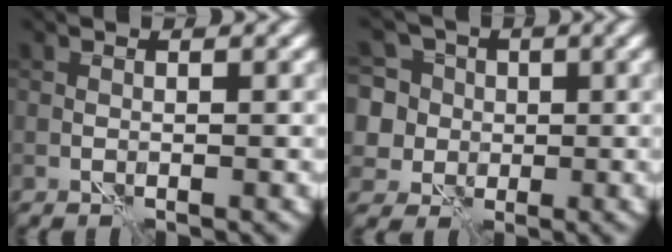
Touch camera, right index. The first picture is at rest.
{"total": 9.1, "force": [3.3, 7.5, 3.9], "torque": [-0.080, 0.027, 0.032]}